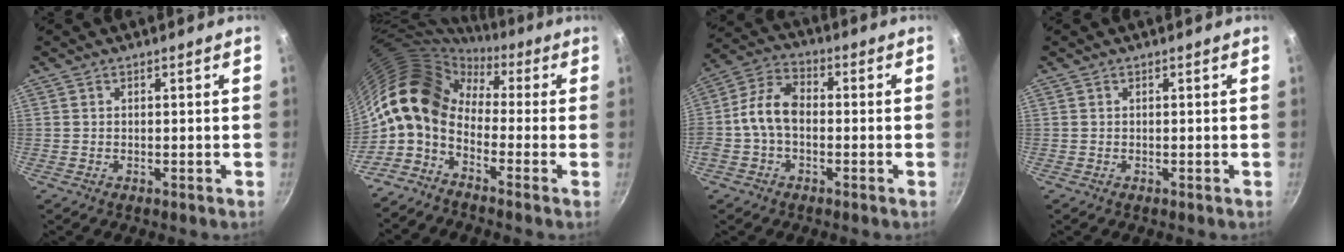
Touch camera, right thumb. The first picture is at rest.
{"total": 11.5, "force": [-0.8, 7.6, 8.6], "torque": [-0.136, 0.033, -0.039]}
{"total": 8.9, "force": [-1.0, 5.9, 6.6], "torque": [-0.121, 0.031, -0.036]}
{"total": 0.0}